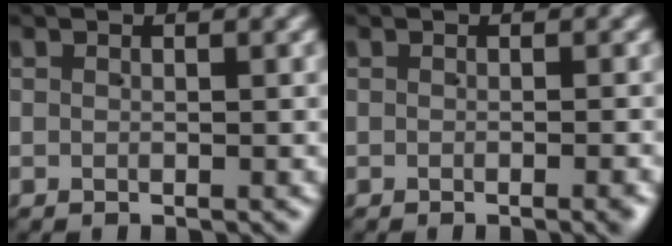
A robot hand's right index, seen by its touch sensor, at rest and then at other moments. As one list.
[{"total": 0.8, "force": [-0.4, -0.1, 0.7], "torque": [-0.004, 0.004, -0.008]}]